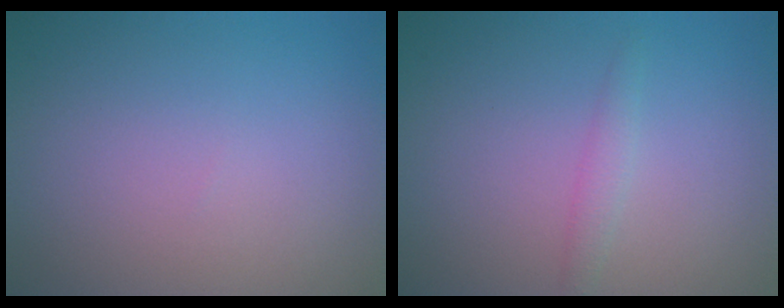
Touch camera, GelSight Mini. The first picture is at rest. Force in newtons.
{"total": 1.2, "press": 1.2, "slide": 0.1}